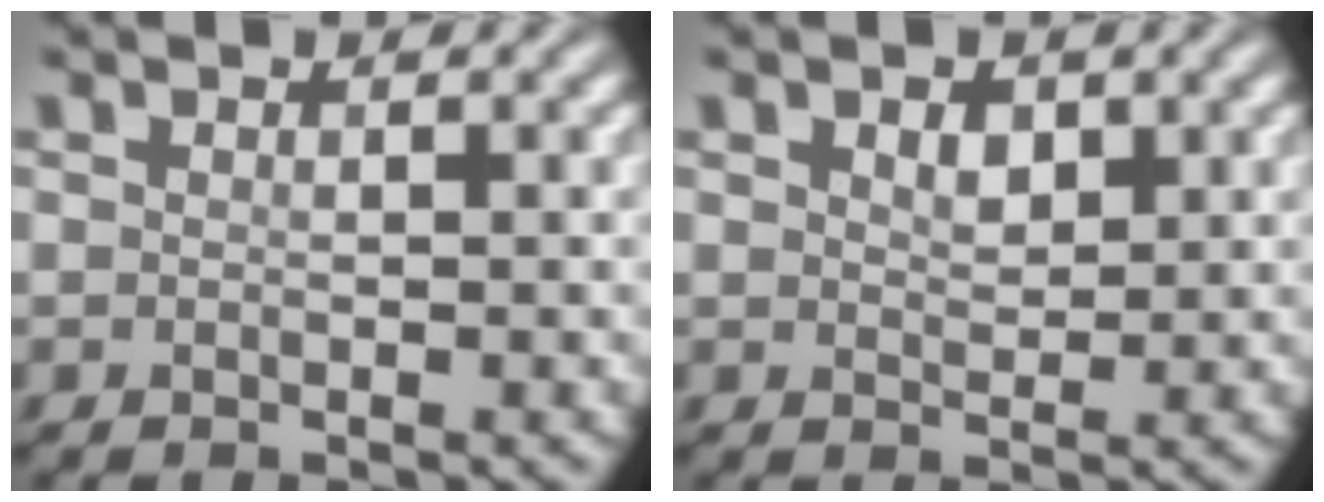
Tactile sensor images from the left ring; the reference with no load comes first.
{"total": 1.6, "force": [0.8, 1.0, 1.0], "torque": [-0.017, 0.000, 0.016]}